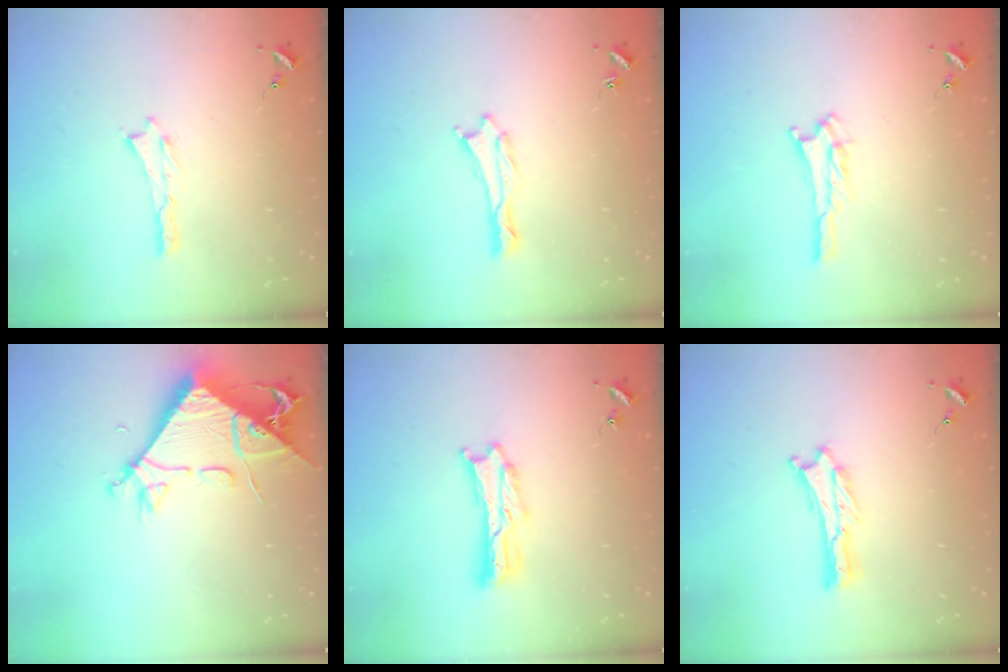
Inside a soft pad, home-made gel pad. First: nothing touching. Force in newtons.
{"total": 0.0}
{"total": 2.8, "press": 2.8, "slide": 0.3}
{"total": 9.5, "press": 9.4, "slide": 1.2}
{"total": 1.6, "press": 1.6, "slide": 0.3}
{"total": 0.0}